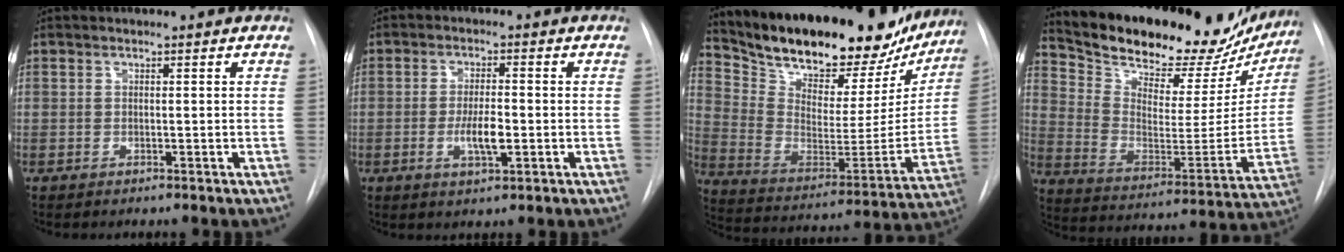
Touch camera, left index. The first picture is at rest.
{"total": 4.9, "force": [-1.2, 1.2, 4.6], "torque": [-0.086, -0.004, -0.019]}
{"total": 29.7, "force": [25.1, 9.6, 12.7], "torque": [-0.219, -0.037, 0.356]}
{"total": 28.2, "force": [24.6, 9.1, 10.3], "torque": [-0.175, -0.039, 0.342]}